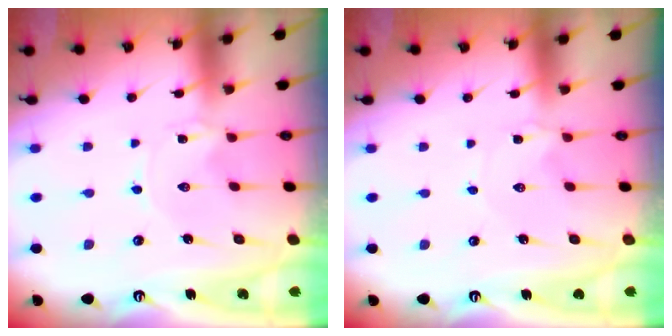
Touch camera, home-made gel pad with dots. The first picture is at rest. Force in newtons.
{"total": 0.0}